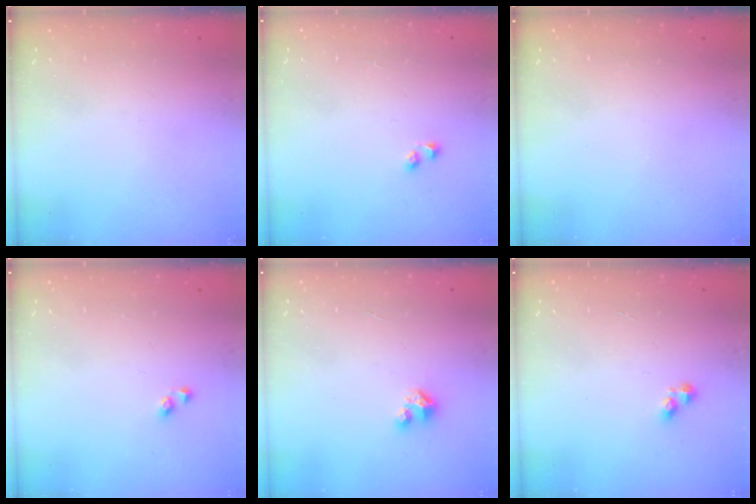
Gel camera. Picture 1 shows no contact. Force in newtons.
{"total": 1.9, "press": 1.8, "slide": 0.7}
{"total": 0.0}
{"total": 3.1, "press": 3.0, "slide": 0.5}
{"total": 2.5, "press": 2.5, "slide": 0.3}
{"total": 1.8, "press": 1.7, "slide": 0.3}